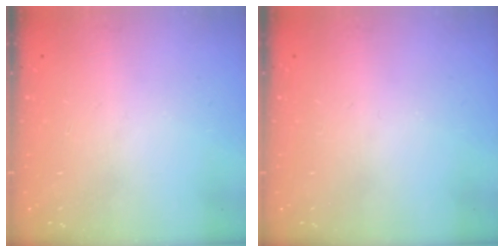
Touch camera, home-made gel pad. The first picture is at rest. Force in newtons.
{"total": 0.0}